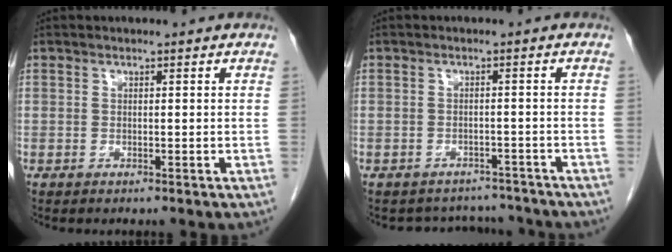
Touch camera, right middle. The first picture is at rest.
{"total": 6.4, "force": [-6.0, 2.3, -0.1], "torque": [0.003, 0.017, -0.069]}